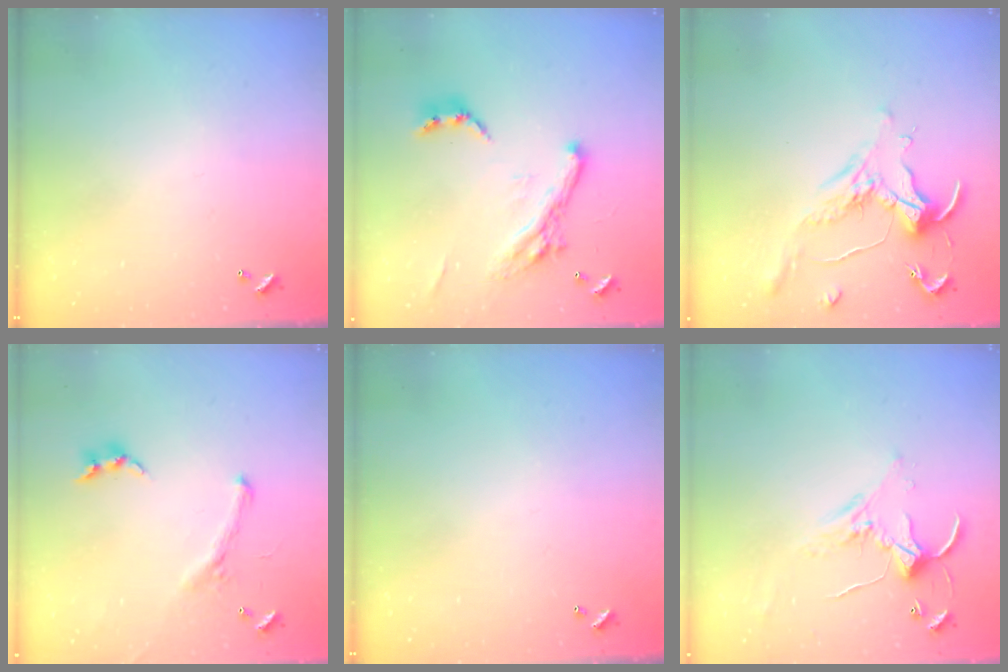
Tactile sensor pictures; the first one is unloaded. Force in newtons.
{"total": 10.6, "press": 10.5, "slide": 1.5}
{"total": 1.5, "press": 1.4, "slide": 0.6}
{"total": 1.1, "press": 0.6, "slide": 1.0}
{"total": 0.0}
{"total": 1.9, "press": 1.9, "slide": 0.6}